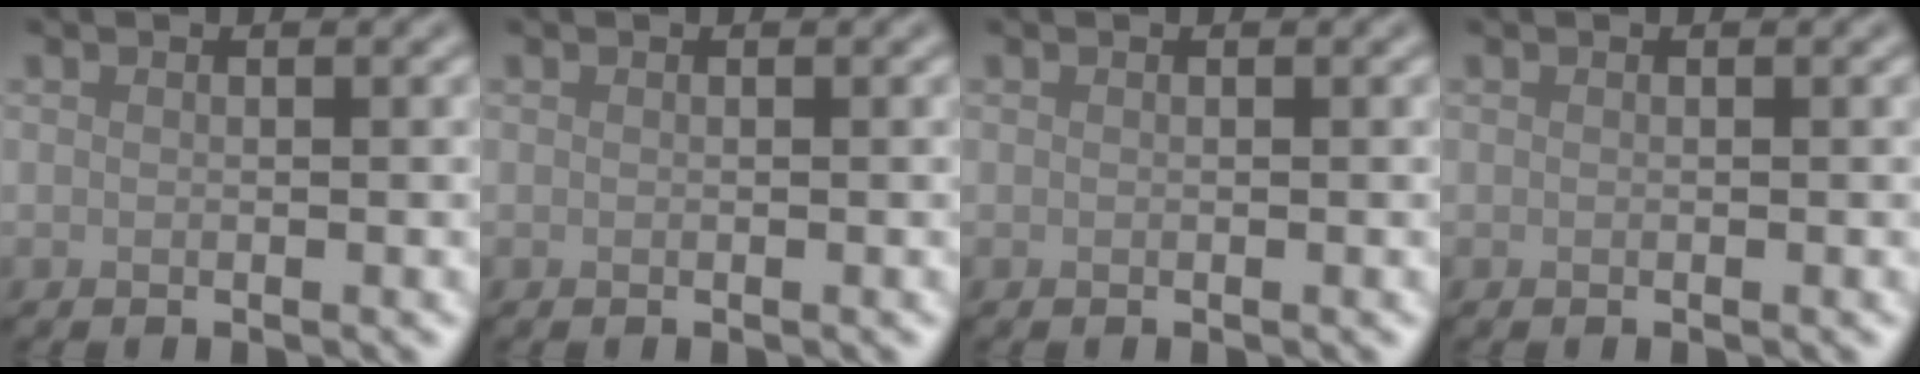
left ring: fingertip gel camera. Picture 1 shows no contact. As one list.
[{"total": 0.0}, {"total": 0.0}, {"total": 0.0}]